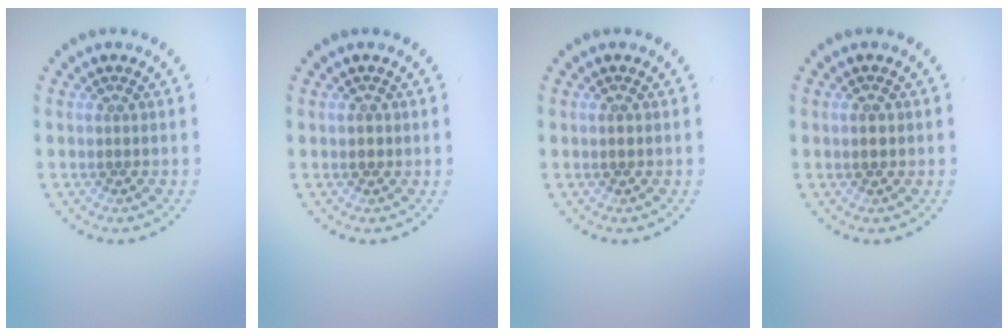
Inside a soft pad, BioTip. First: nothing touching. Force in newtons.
{"total": 1.4, "press": 1.4, "slide": 0.1}
{"total": 0.7, "press": 0.7, "slide": 0.0}
{"total": 1.4, "press": 1.4, "slide": 0.0}